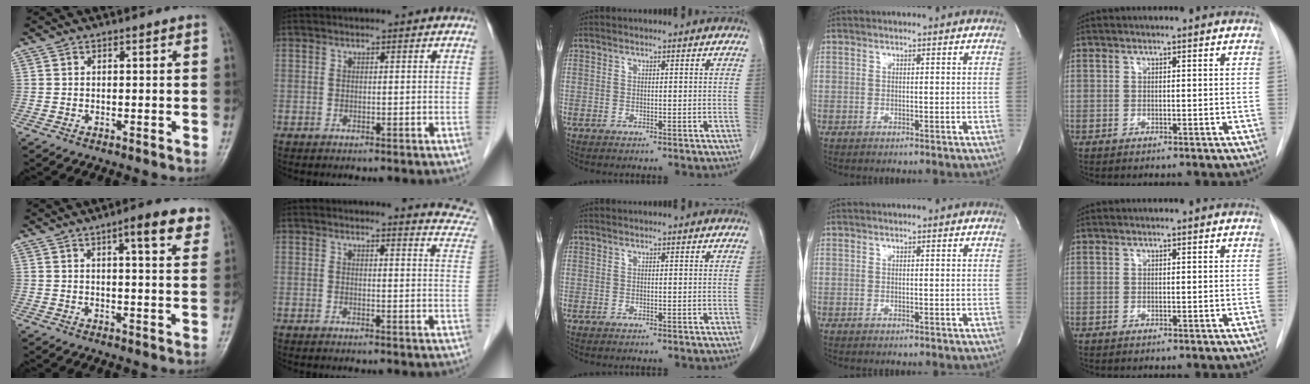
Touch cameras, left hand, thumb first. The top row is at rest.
{"thumb": {"total": 7.8, "force": [4.4, 1.8, 6.2], "torque": [-0.069, -0.015, 0.054]}, "index": {"total": 6.7, "force": [6.7, 0.3, 0.5], "torque": [0.006, -0.056, 0.044]}}